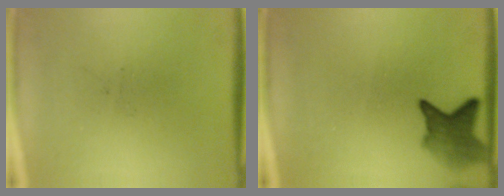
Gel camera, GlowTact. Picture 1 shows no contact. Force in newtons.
{"total": 4.7}